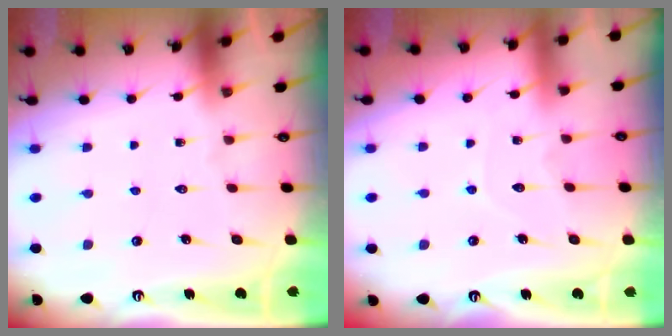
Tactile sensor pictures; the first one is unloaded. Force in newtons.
{"total": 4.7, "press": 4.6, "slide": 0.4}